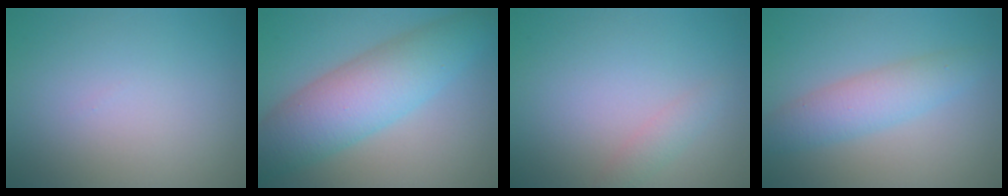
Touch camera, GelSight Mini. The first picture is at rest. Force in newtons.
{"total": 7.8, "press": 7.8, "slide": 0.1}
{"total": 1.2, "press": 1.2, "slide": 0.0}
{"total": 3.7, "press": 3.7, "slide": 0.1}